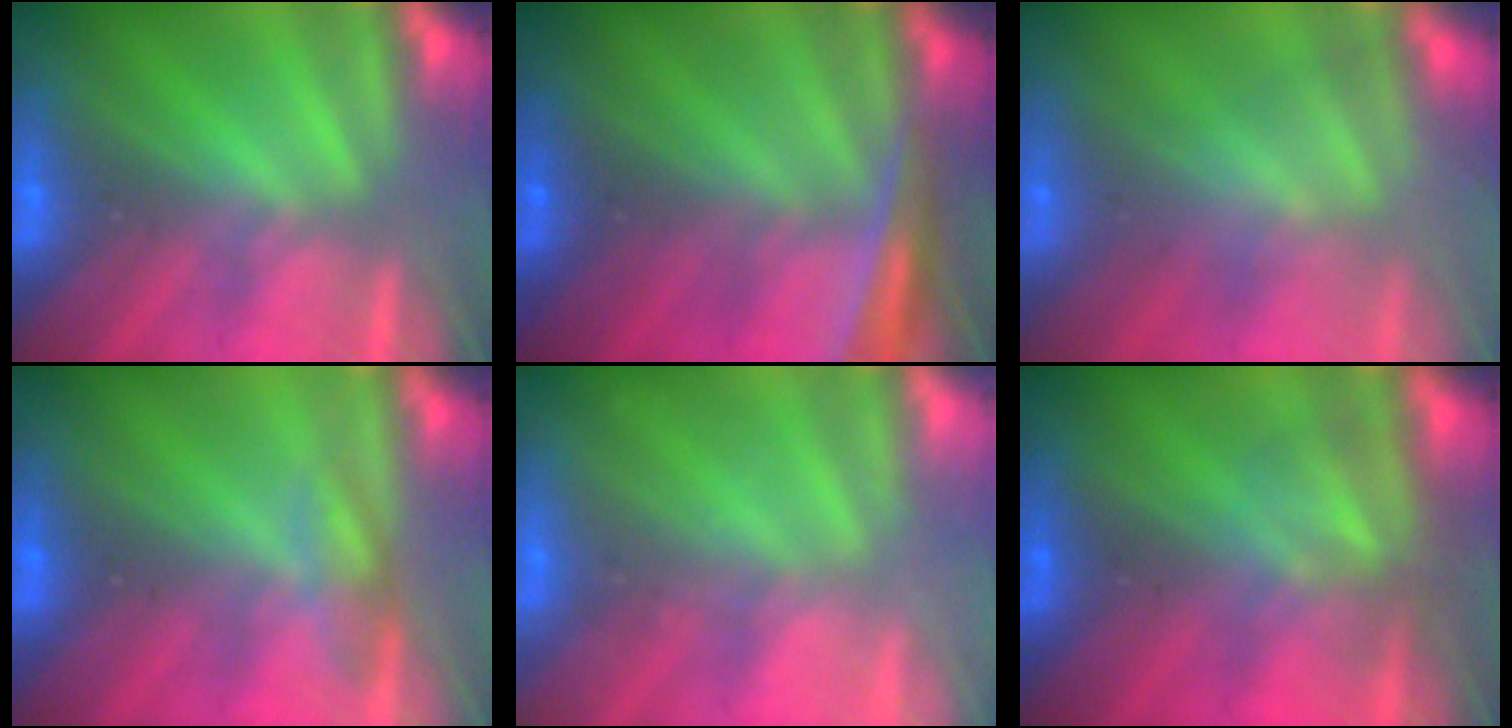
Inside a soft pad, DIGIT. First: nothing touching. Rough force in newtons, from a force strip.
{"total": 2.9}
{"total": 3.4}
{"total": 3.7}
{"total": 2.2}
{"total": 2.9}